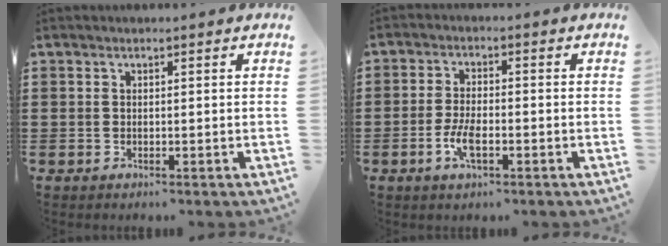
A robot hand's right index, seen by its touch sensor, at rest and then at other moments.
{"total": 4.5, "force": [-1.7, 1.7, 3.8], "torque": [-0.086, -0.002, -0.035]}